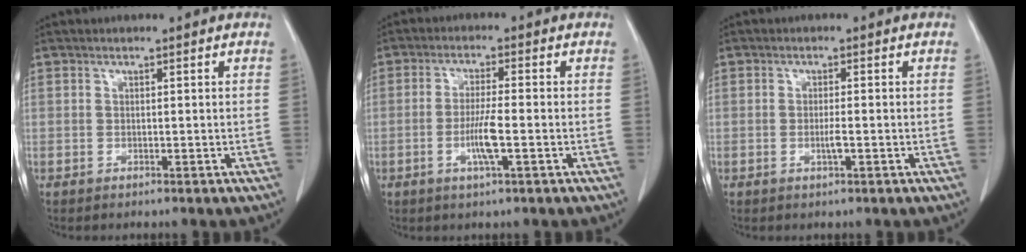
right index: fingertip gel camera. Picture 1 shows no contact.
{"total": 5.1, "force": [-1.5, 0.1, 4.8], "torque": [-0.096, -0.006, -0.027]}
{"total": 1.7, "force": [-0.5, 0.0, 1.6], "torque": [-0.033, -0.001, -0.007]}